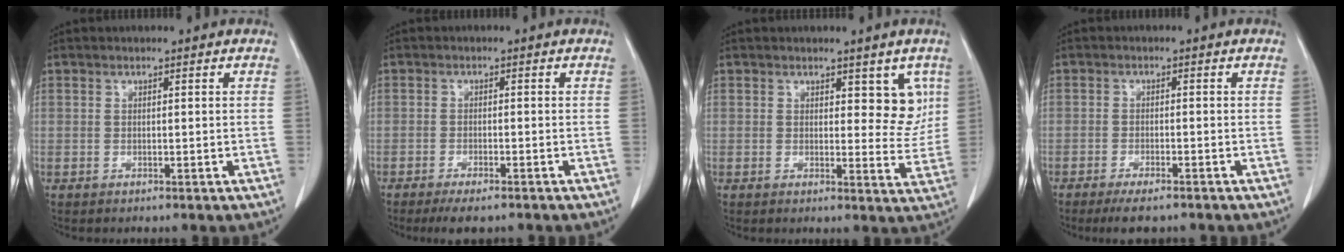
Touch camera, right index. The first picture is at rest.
{"total": 4.4, "force": [-3.4, 1.0, 2.6], "torque": [-0.038, -0.007, -0.050]}
{"total": 5.3, "force": [2.5, 2.8, 3.7], "torque": [-0.021, -0.008, 0.028]}
{"total": 4.6, "force": [-3.6, 1.0, 2.7], "torque": [-0.042, -0.007, -0.054]}